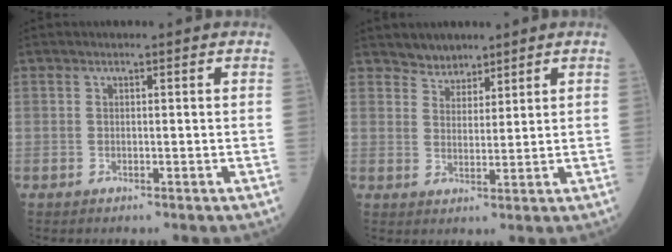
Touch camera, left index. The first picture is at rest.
{"total": 3.5, "force": [3.1, 1.7, 0.1], "torque": [0.000, 0.004, 0.053]}